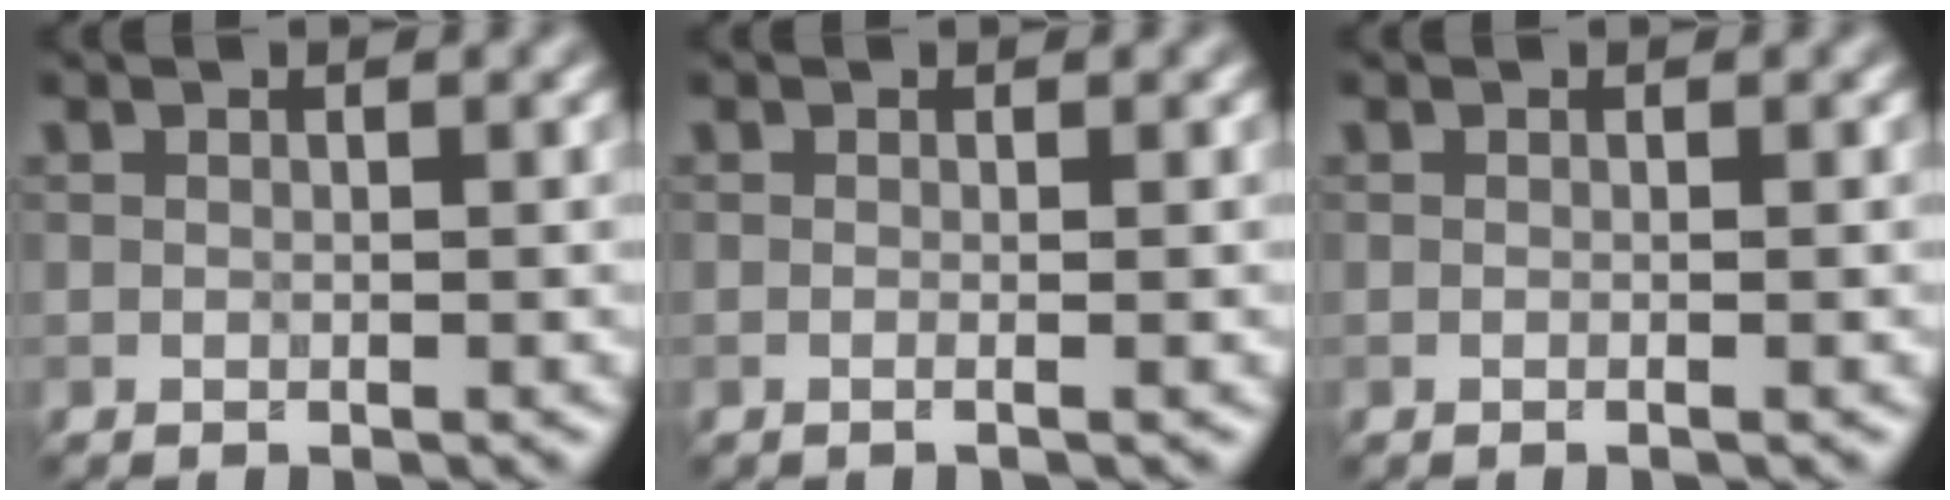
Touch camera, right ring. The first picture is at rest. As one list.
[{"total": 1.4, "force": [0.1, 0.7, 1.2], "torque": [-0.001, -0.010, -0.017]}, {"total": 0.6, "force": [-0.1, 0.1, 0.6], "torque": [-0.010, -0.009, -0.005]}]